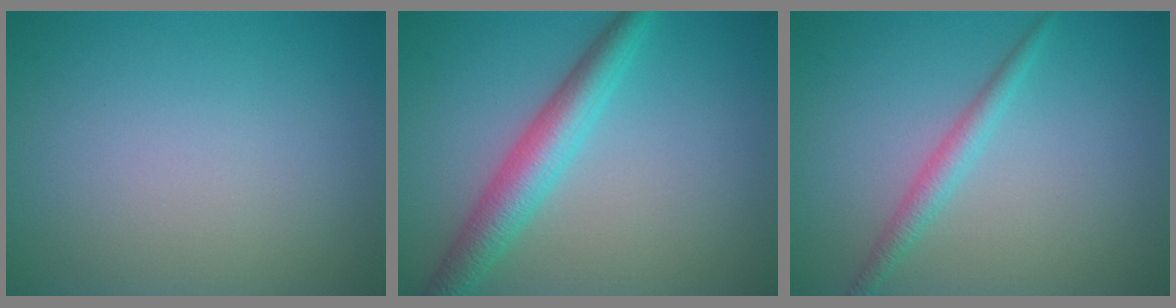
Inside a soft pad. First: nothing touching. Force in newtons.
{"total": 4.5, "press": 4.5, "slide": 0.1}
{"total": 1.9, "press": 1.9, "slide": 0.1}